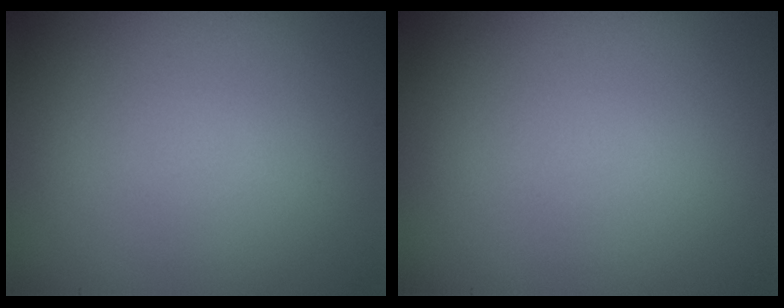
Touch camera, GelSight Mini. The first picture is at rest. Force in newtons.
{"total": 0.0}